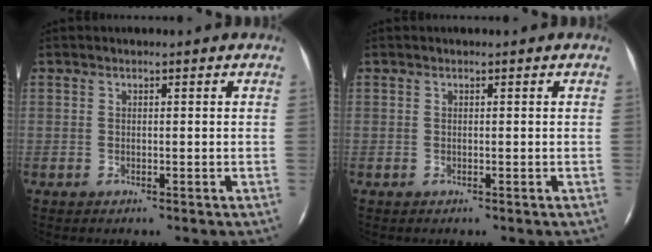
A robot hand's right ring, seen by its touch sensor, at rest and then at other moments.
{"total": 0.0}